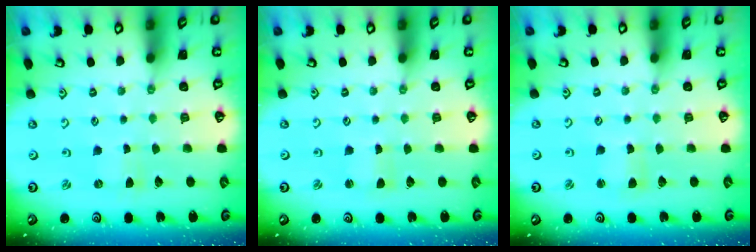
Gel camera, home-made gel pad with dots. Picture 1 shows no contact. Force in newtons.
{"total": 1.0, "press": 1.0, "slide": 0.0}
{"total": 2.0, "press": 2.0, "slide": 0.3}